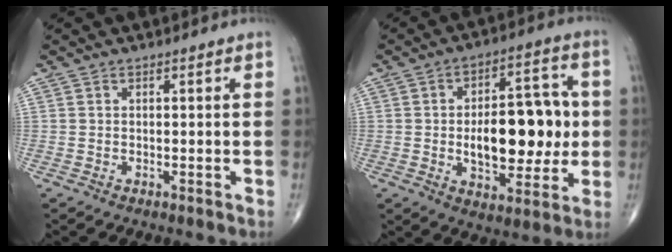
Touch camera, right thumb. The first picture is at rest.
{"total": 17.7, "force": [-0.5, 9.2, 15.1], "torque": [-0.186, 0.016, -0.002]}